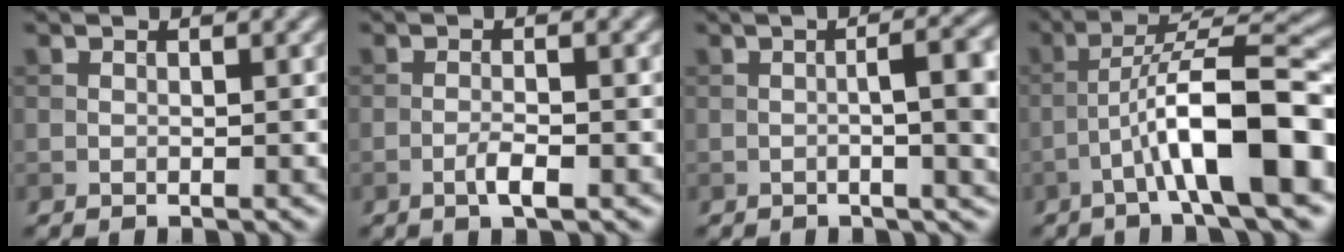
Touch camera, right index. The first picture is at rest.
{"total": 2.2, "force": [-1.0, 0.4, 2.0], "torque": [-0.037, 0.004, -0.022]}
{"total": 7.1, "force": [-0.1, 2.0, 6.9], "torque": [-0.084, 0.001, 0.000]}
{"total": 9.6, "force": [-3.5, 1.7, 8.7], "torque": [-0.135, 0.026, -0.057]}